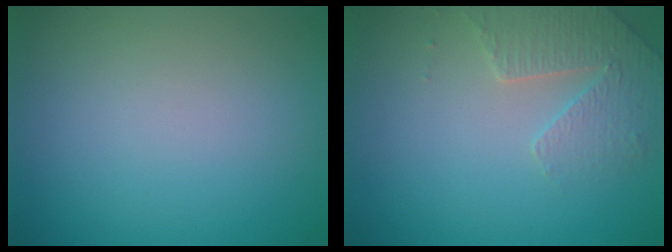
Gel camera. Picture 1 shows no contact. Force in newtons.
{"total": 3.2, "press": 3.1, "slide": 0.8}